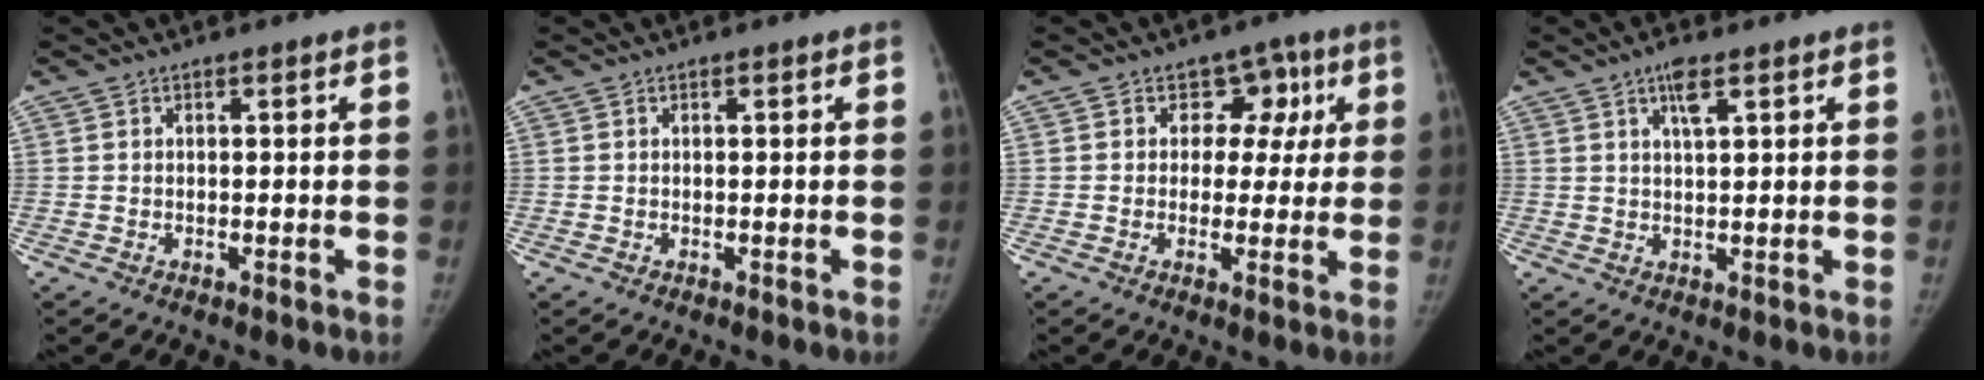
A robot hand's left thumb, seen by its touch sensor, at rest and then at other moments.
{"total": 0.0}
{"total": 6.9, "force": [1.9, 5.9, 3.1], "torque": [0.010, 0.004, 0.016]}
{"total": 3.9, "force": [2.1, 1.0, 3.1], "torque": [-0.055, -0.006, 0.038]}